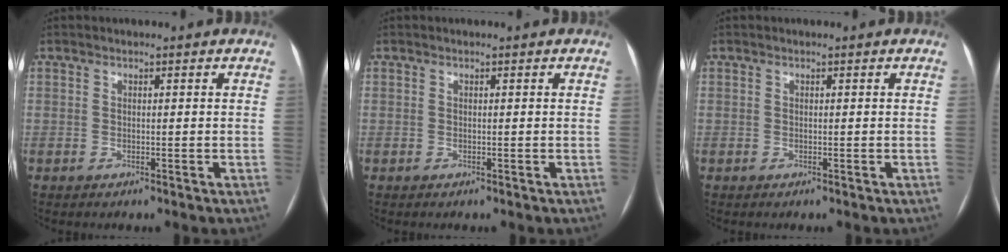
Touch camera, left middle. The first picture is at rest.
{"total": 0.0}
{"total": 0.0}